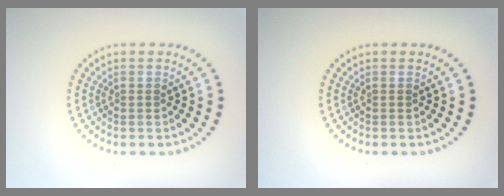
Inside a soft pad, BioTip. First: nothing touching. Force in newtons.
{"total": 0.0}